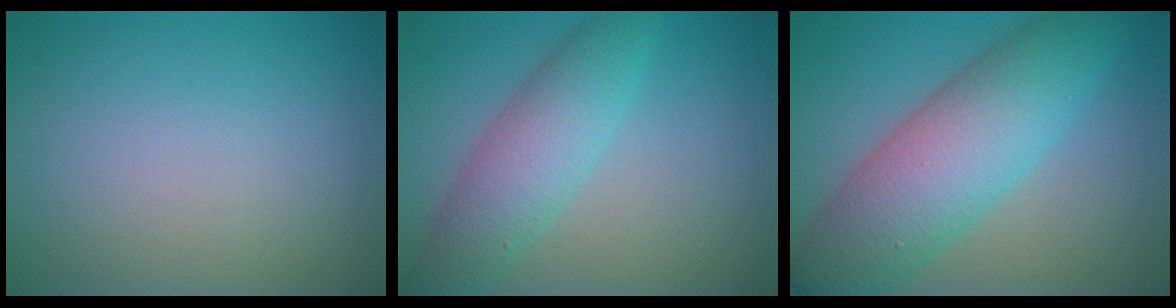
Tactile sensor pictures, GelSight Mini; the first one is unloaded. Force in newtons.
{"total": 5.1, "press": 5.1, "slide": 0.1}
{"total": 9.3, "press": 9.3, "slide": 0.1}